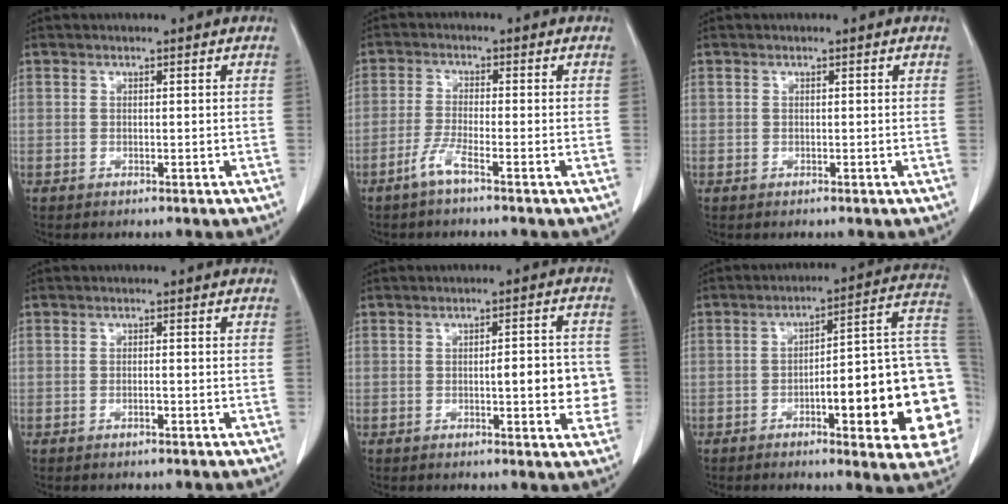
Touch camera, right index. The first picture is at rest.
{"total": 3.5, "force": [-2.4, -0.2, 2.5], "torque": [-0.055, -0.004, -0.054]}
{"total": 0.0}
{"total": 0.9, "force": [-0.5, 0.1, 0.7], "torque": [-0.017, 0.001, -0.007]}
{"total": 6.8, "force": [-0.8, 1.8, 6.6], "torque": [-0.078, 0.008, -0.011]}
{"total": 21.6, "force": [-4.8, 3.3, 20.8], "torque": [-0.188, 0.026, -0.053]}